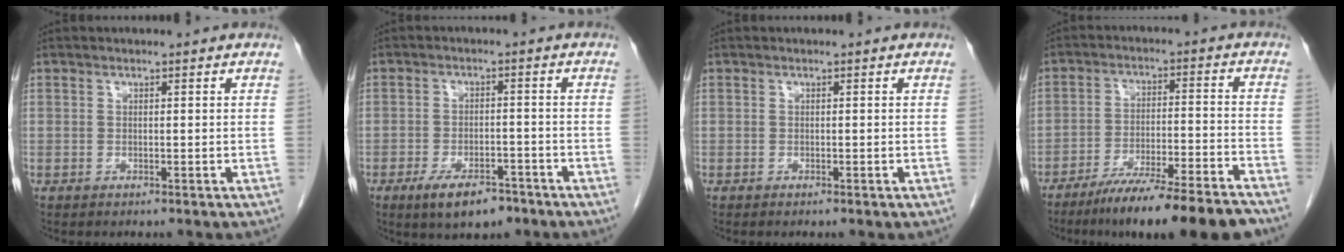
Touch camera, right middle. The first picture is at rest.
{"total": 6.7, "force": [-4.4, 2.7, 4.2], "torque": [-0.072, -0.002, -0.067]}
{"total": 0.0}
{"total": 15.9, "force": [-13.0, 0.2, 9.2], "torque": [-0.119, -0.016, -0.204]}